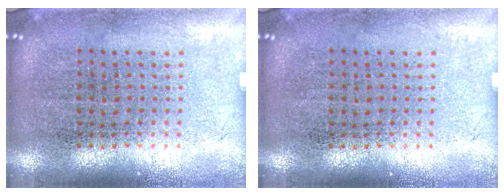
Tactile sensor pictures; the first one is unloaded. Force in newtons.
{"total": 0.0}